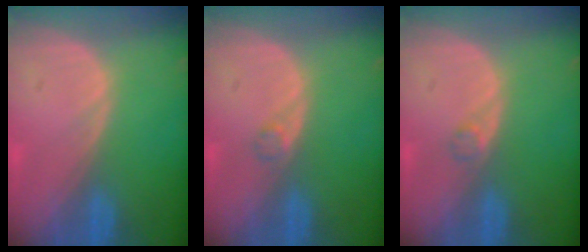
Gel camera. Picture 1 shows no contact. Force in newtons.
{"total": 1.2, "press": 1.2, "slide": 0.1}
{"total": 1.2, "press": 1.2, "slide": 0.1}